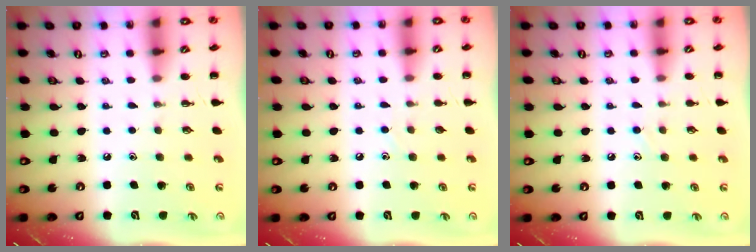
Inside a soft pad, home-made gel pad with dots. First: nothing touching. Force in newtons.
{"total": 2.3, "press": 2.2, "slide": 0.9}
{"total": 6.5, "press": 6.1, "slide": 2.3}